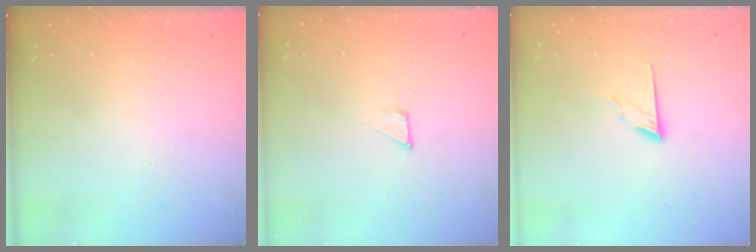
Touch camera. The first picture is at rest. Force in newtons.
{"total": 1.2, "press": 1.2, "slide": 0.0}
{"total": 7.4, "press": 7.4, "slide": 0.6}